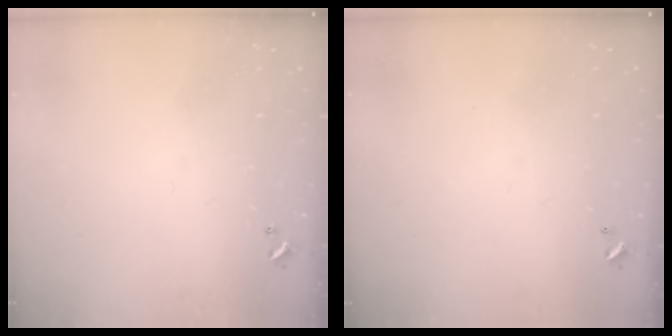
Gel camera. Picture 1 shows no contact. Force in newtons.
{"total": 2.8, "press": 2.8, "slide": 0.1}